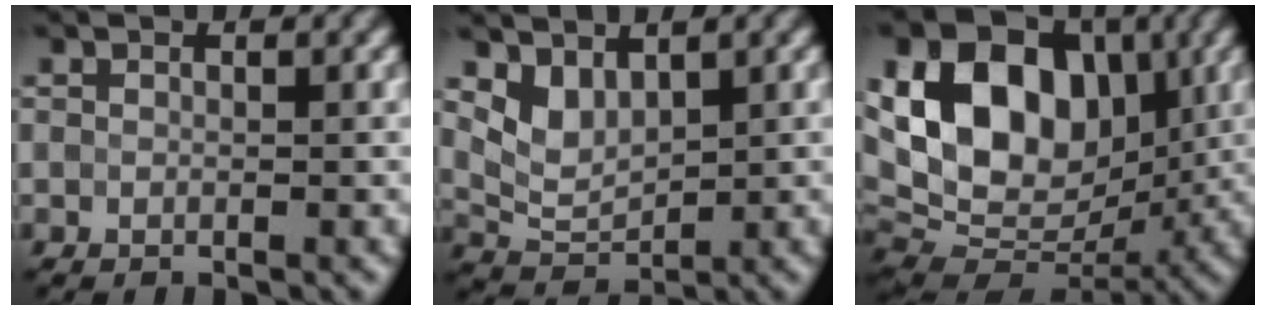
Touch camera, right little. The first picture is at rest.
{"total": 2.7, "force": [1.7, 1.5, 1.5], "torque": [-0.034, -0.009, 0.041]}
{"total": 14.4, "force": [3.4, 9.9, 9.9], "torque": [-0.165, 0.032, 0.054]}